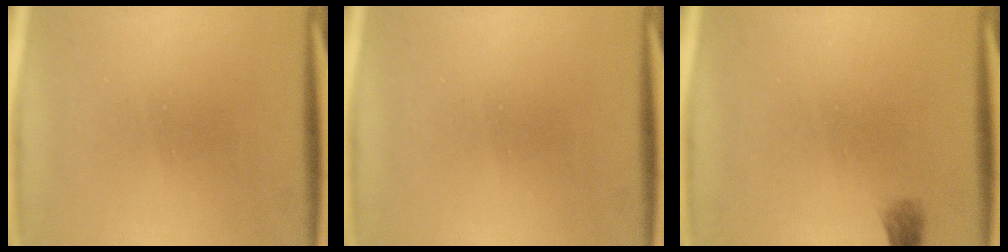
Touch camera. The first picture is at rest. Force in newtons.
{"total": 0.0}
{"total": 1.1}